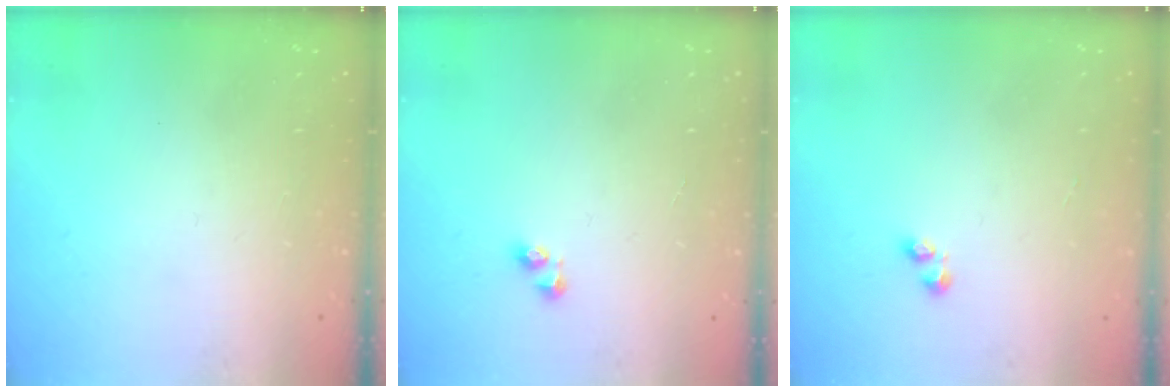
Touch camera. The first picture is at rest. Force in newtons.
{"total": 2.5, "press": 2.5, "slide": 0.2}
{"total": 1.6, "press": 1.5, "slide": 0.4}